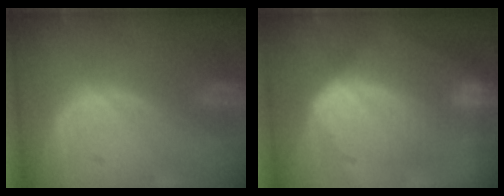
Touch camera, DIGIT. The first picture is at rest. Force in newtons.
{"total": 10.3, "press": 10.2, "slide": 0.7}